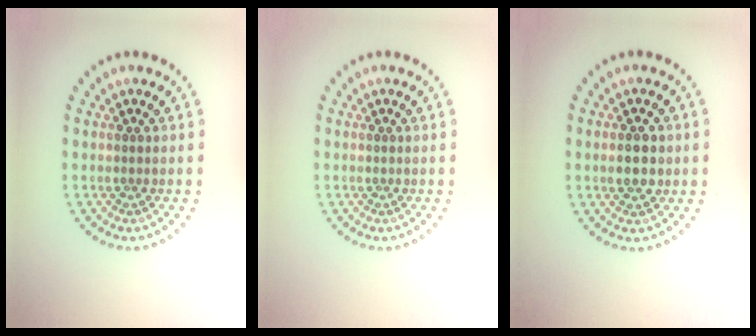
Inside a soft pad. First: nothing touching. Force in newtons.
{"total": 0.0}
{"total": 2.3, "press": 2.2, "slide": 0.2}